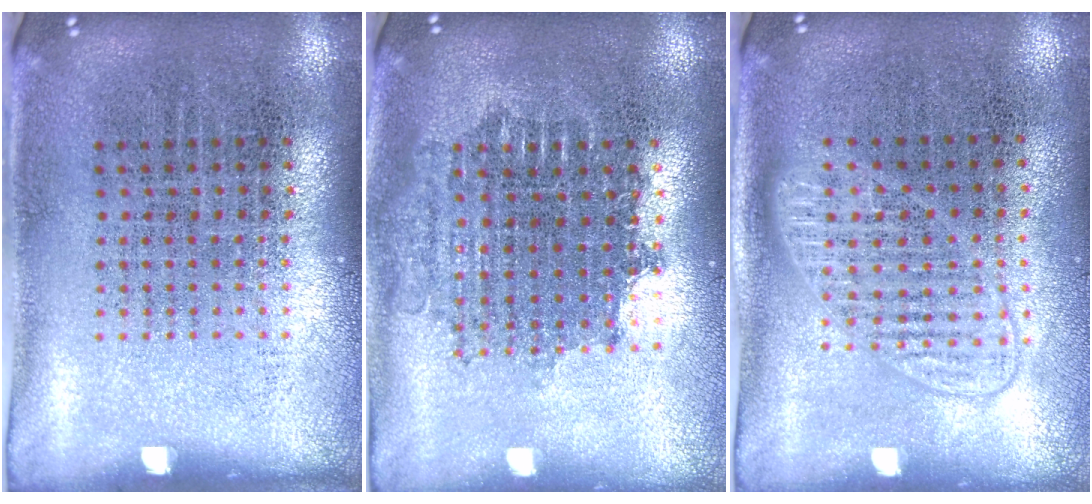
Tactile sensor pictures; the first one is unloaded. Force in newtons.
{"total": 1.7, "press": 1.4, "slide": 1.0}
{"total": 1.4, "press": 1.3, "slide": 0.4}